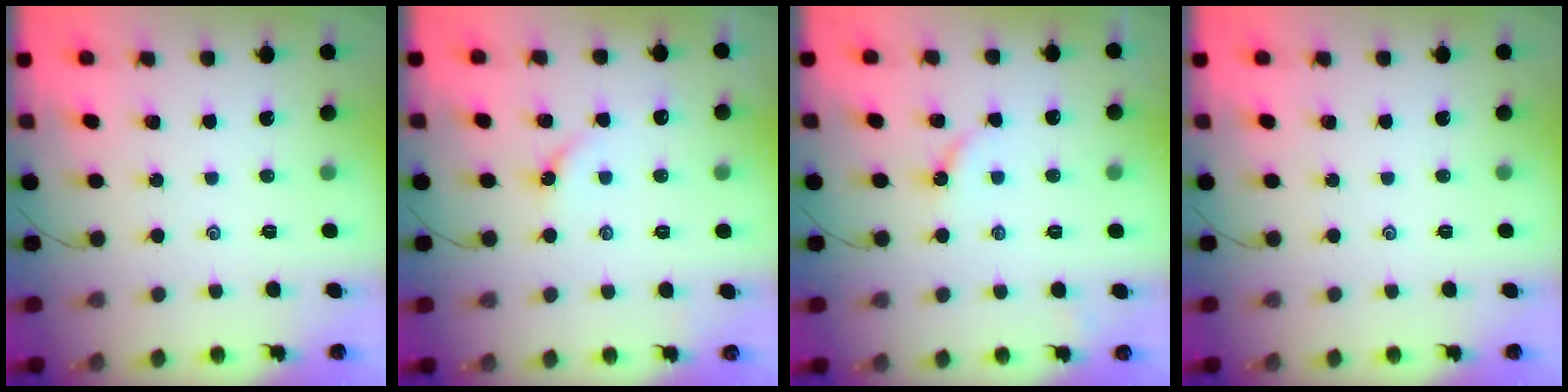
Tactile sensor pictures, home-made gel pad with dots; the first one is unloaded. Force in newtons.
{"total": 3.2, "press": 3.2, "slide": 0.5}
{"total": 3.3, "press": 3.2, "slide": 0.5}
{"total": 0.0}